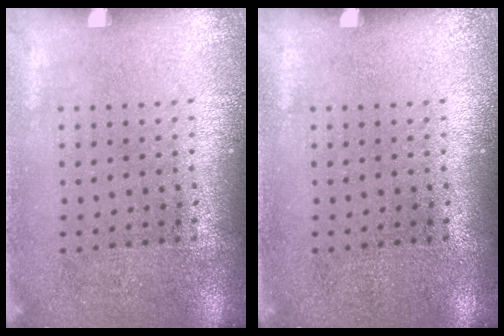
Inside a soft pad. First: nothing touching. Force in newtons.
{"total": 0.0}